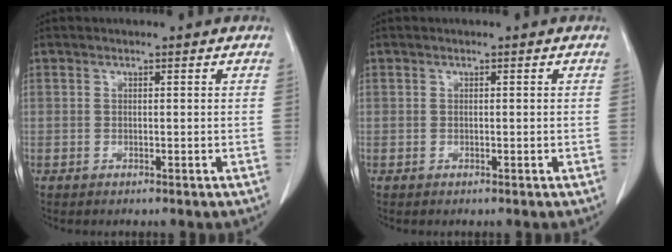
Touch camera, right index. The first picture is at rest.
{"total": 0.0}